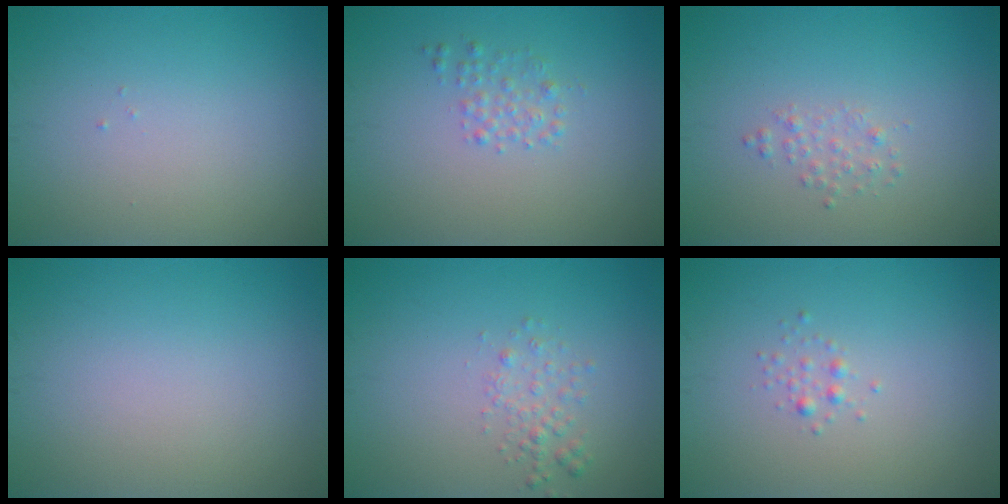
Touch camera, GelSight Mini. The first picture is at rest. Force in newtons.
{"total": 1.4, "press": 1.4, "slide": 0.1}
{"total": 1.0, "press": 1.0, "slide": 0.1}
{"total": 0.0}
{"total": 1.6, "press": 1.6, "slide": 0.1}
{"total": 0.8, "press": 0.8, "slide": 0.0}